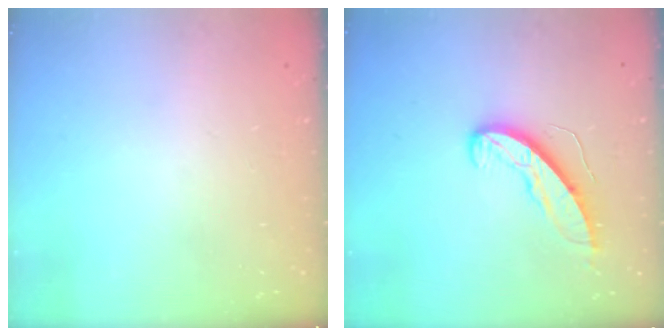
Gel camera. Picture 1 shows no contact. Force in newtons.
{"total": 8.9, "press": 8.9, "slide": 0.2}